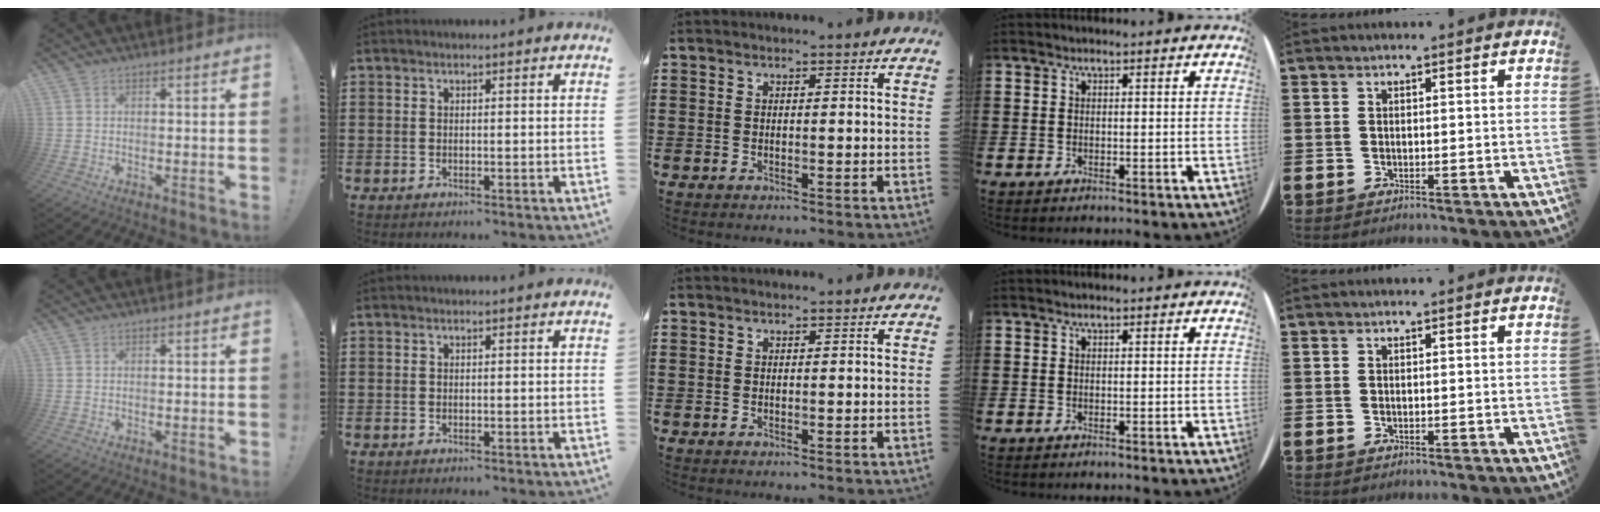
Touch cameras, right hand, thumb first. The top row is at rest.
{}